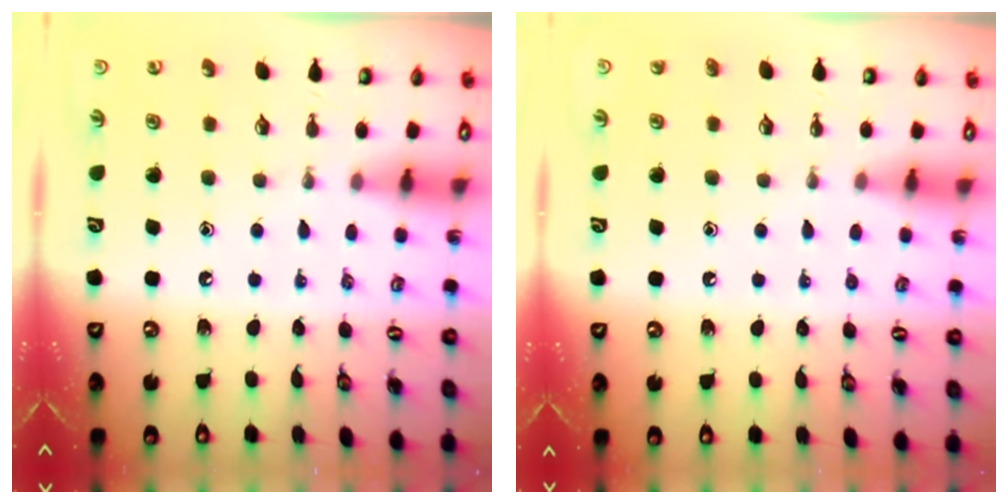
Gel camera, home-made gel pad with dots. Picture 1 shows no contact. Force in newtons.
{"total": 1.1, "press": 1.1, "slide": 0.3}